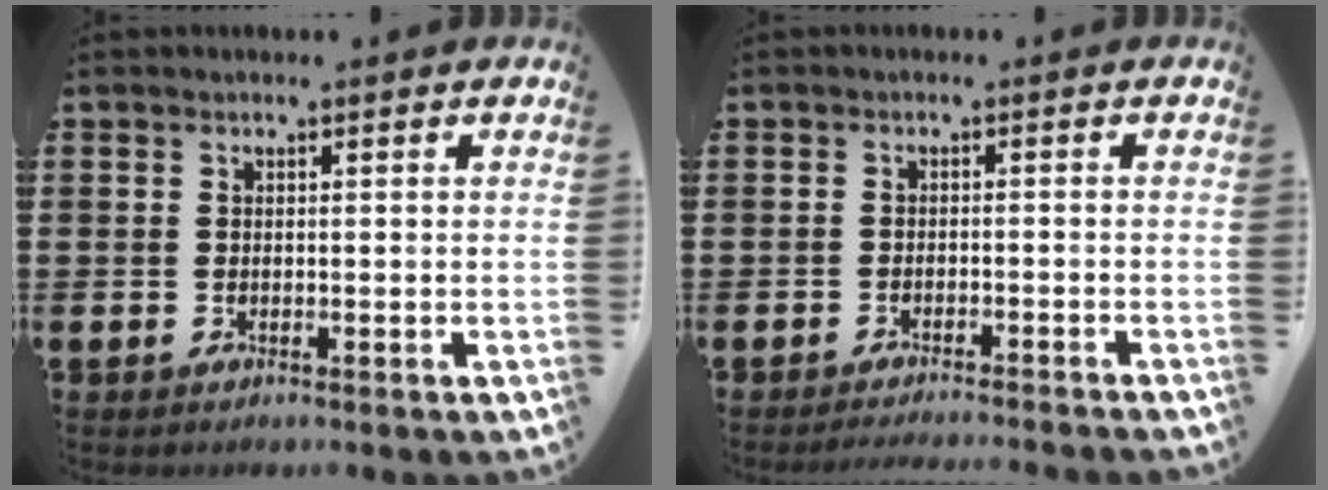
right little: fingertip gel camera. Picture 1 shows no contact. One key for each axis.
{"total": 1.4, "fx": -1.3, "fy": -0.3, "fz": 0.2, "tx": -0.002, "ty": 0.002, "tz": -0.027}